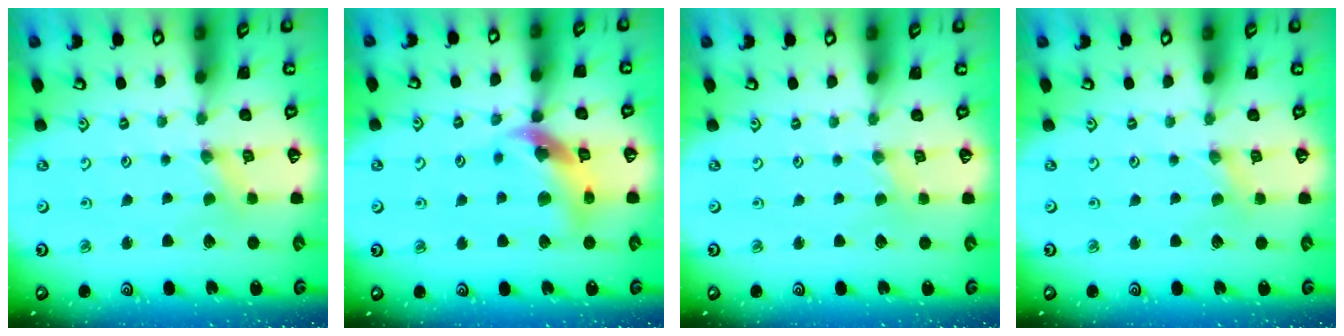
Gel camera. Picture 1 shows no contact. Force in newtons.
{"total": 13.1, "press": 13.0, "slide": 1.8}
{"total": 0.0}
{"total": 0.0}